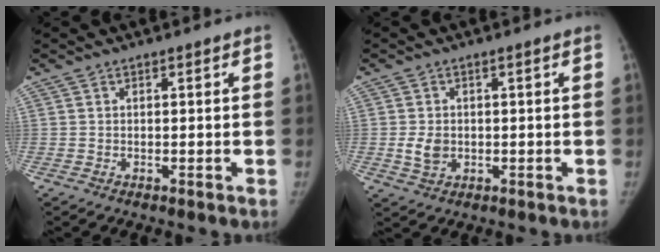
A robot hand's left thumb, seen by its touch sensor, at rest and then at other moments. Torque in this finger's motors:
{"motor_torque": [-0.05, 1.11, 0.22, -0.60, 0.23]}